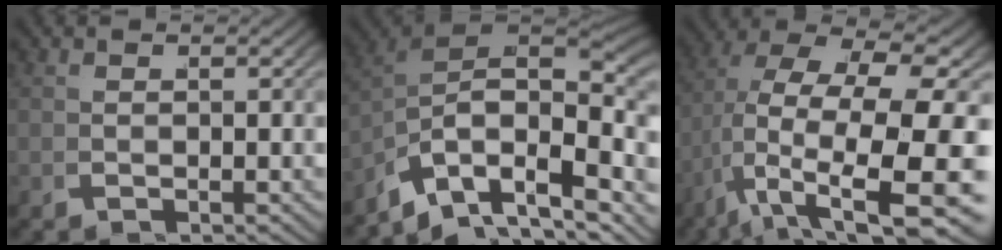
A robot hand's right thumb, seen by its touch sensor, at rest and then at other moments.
{"total": 14.4, "force": [-0.4, 8.3, 11.7], "torque": [-0.198, -0.022, 0.001]}
{"total": 12.7, "force": [-0.9, 6.7, 10.7], "torque": [-0.219, -0.064, 0.032]}